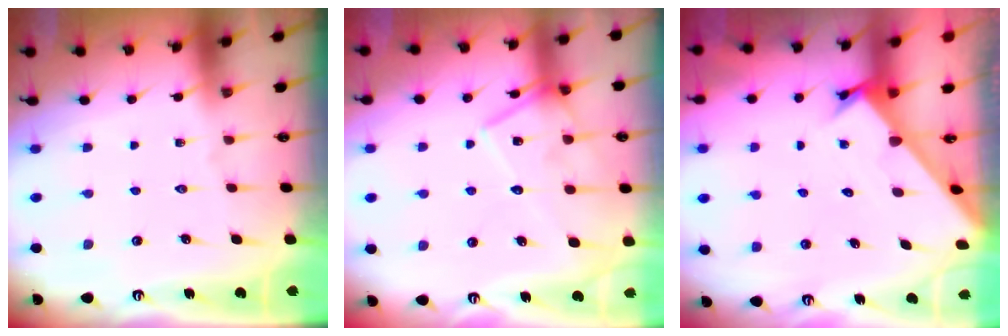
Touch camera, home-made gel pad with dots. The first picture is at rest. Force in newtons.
{"total": 13.8, "press": 13.8, "slide": 0.9}
{"total": 2.2, "press": 2.2, "slide": 0.2}